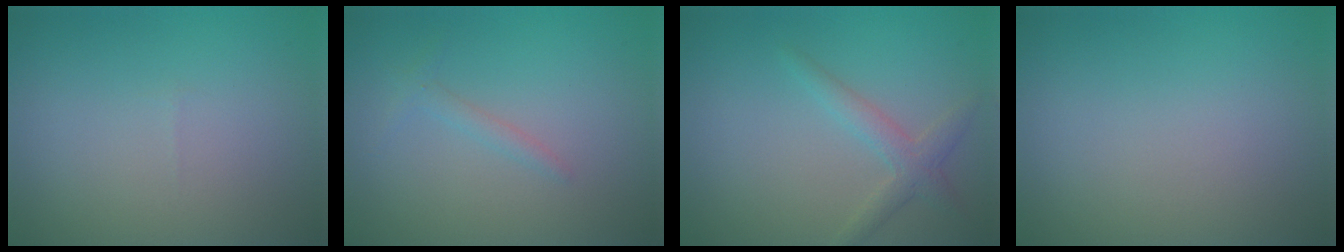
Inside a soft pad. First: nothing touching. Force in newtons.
{"total": 0.9, "press": 0.9, "slide": 0.1}
{"total": 2.2, "press": 2.2, "slide": 0.1}
{"total": 0.0}